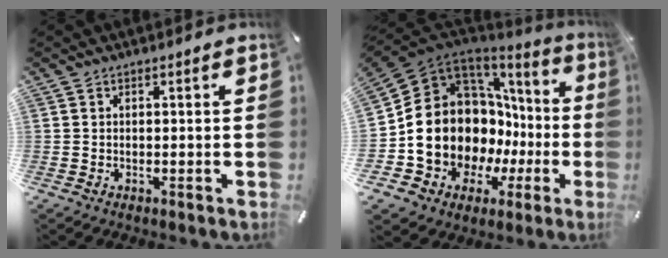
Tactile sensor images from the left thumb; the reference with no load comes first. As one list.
[{"total": 17.3, "force": [-0.7, 14.4, 9.6], "torque": [-0.171, -0.047, 0.008]}]